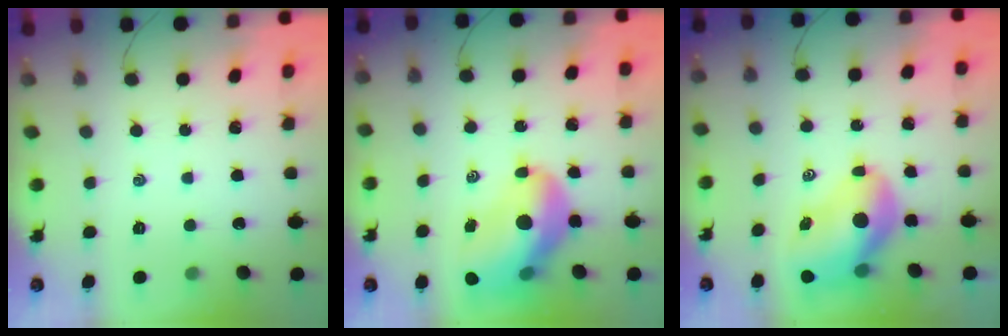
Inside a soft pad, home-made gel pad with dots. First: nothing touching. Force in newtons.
{"total": 15.0, "press": 14.3, "slide": 4.2}
{"total": 9.9, "press": 9.4, "slide": 3.0}